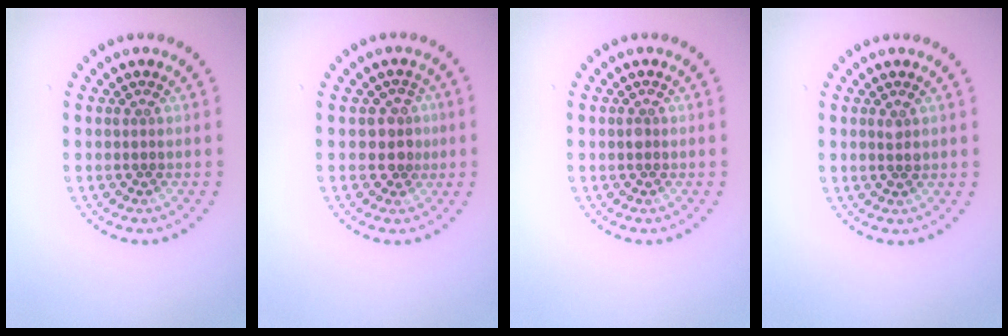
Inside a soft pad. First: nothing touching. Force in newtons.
{"total": 2.2, "press": 1.9, "slide": 1.1}
{"total": 0.6, "press": 0.6, "slide": 0.1}
{"total": 1.0, "press": 1.0, "slide": 0.0}